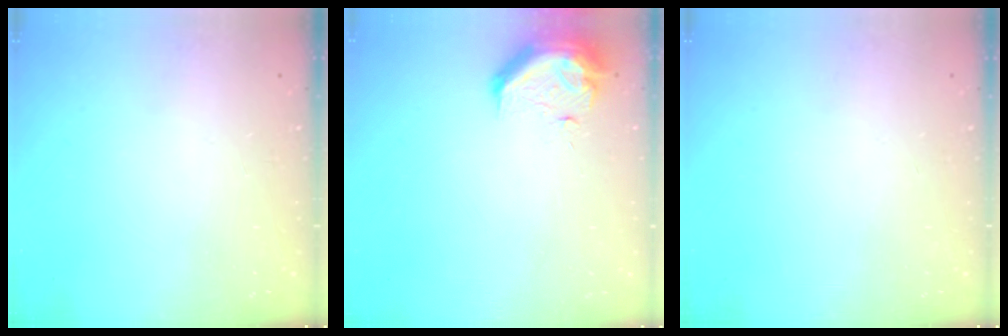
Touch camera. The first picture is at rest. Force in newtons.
{"total": 9.1, "press": 8.9, "slide": 1.9}
{"total": 0.0}